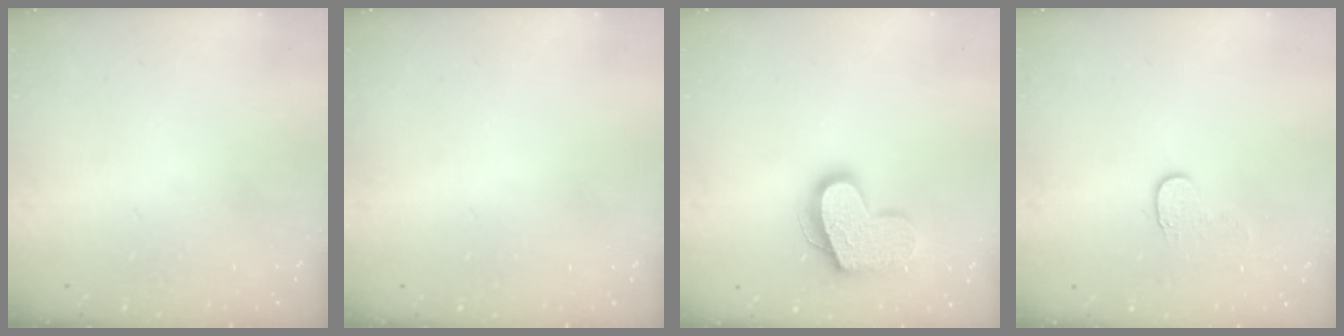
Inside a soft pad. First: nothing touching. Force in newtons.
{"total": 0.0}
{"total": 16.9, "press": 16.9, "slide": 1.3}
{"total": 5.8, "press": 5.8, "slide": 0.5}